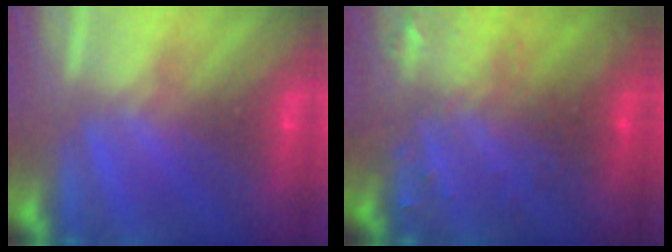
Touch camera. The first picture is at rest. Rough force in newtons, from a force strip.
{"total": 3.0}